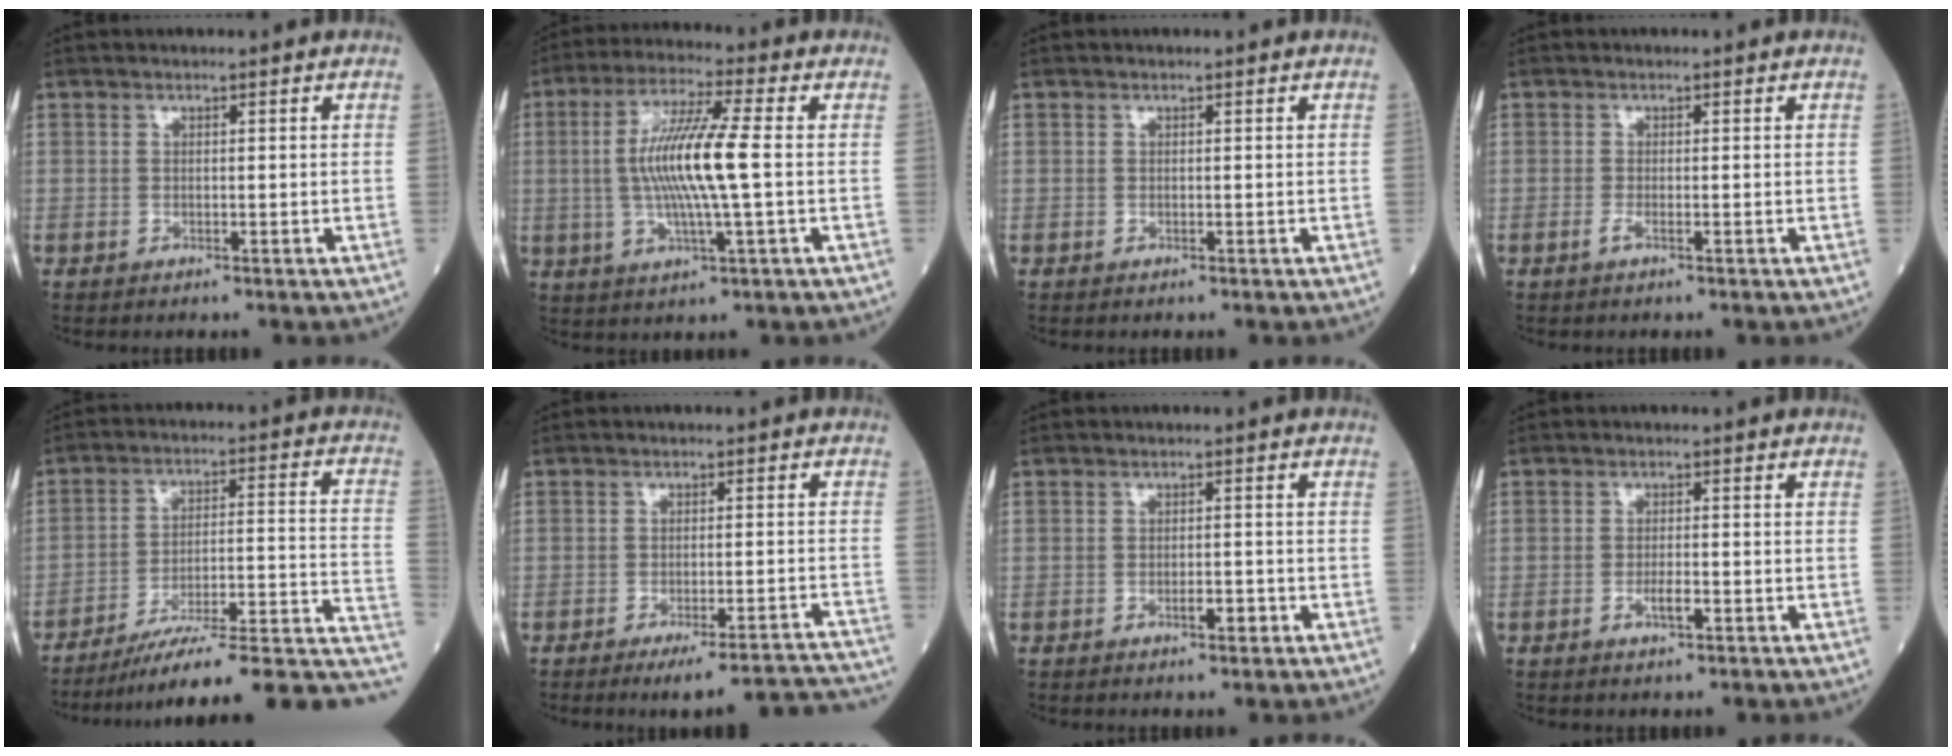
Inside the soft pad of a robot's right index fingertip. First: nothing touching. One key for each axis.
{"total": 11.5, "fx": 0.1, "fy": 0.4, "fz": 11.5, "tx": -0.229, "ty": 0.004, "tz": -0.002}
{"total": 0.0}
{"total": 0.8, "fx": -0.4, "fy": -0.1, "fz": 0.7, "tx": -0.016, "ty": -0.001, "tz": -0.010}
{"total": 19.8, "fx": -14.3, "fy": 2.3, "fz": 13.6, "tx": -0.125, "ty": 0.037, "tz": -0.208}
{"total": 14.7, "fx": -14.0, "fy": -0.3, "fz": 4.4, "tx": -0.005, "ty": 0.006, "tz": -0.169}
{"total": 2.0, "fx": -1.1, "fy": 0.3, "fz": 1.7, "tx": -0.027, "ty": 0.001, "tz": -0.017}
{"total": 2.2, "fx": -0.9, "fy": 0.4, "fz": 2.0, "tx": -0.035, "ty": 0.000, "tz": -0.016}